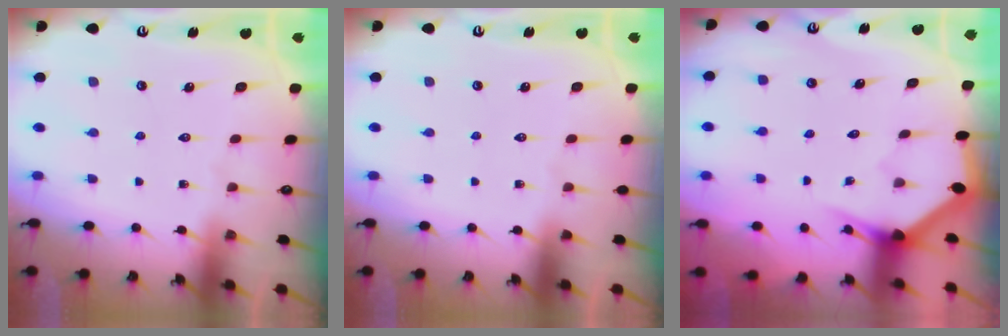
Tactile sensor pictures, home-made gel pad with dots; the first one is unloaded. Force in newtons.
{"total": 0.0}
{"total": 3.1, "press": 3.1, "slide": 0.2}